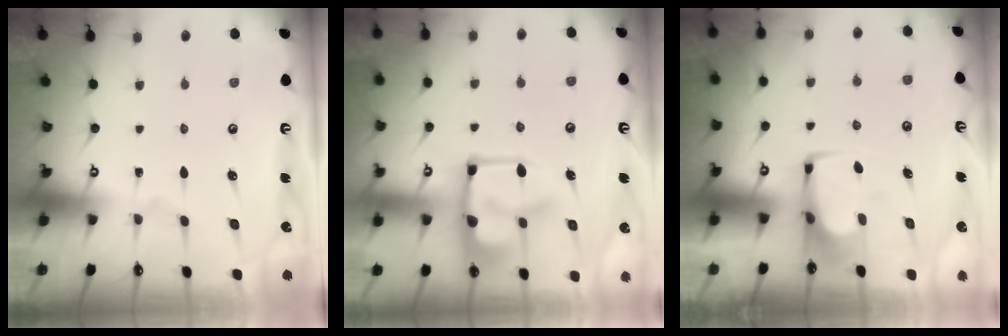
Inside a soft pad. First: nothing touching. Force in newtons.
{"total": 13.9, "press": 13.9, "slide": 1.1}
{"total": 0.0}